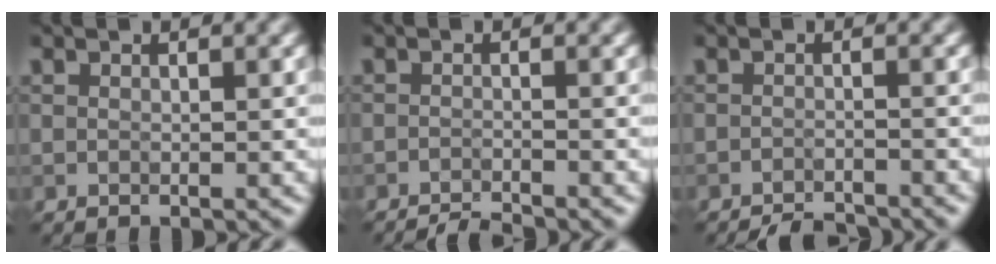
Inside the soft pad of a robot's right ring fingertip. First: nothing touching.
{"total": 2.5, "force": [-2.3, 0.3, 0.9], "torque": [-0.008, 0.000, -0.044]}
{"total": 2.9, "force": [-2.8, 0.4, 0.7], "torque": [-0.005, -0.001, -0.049]}